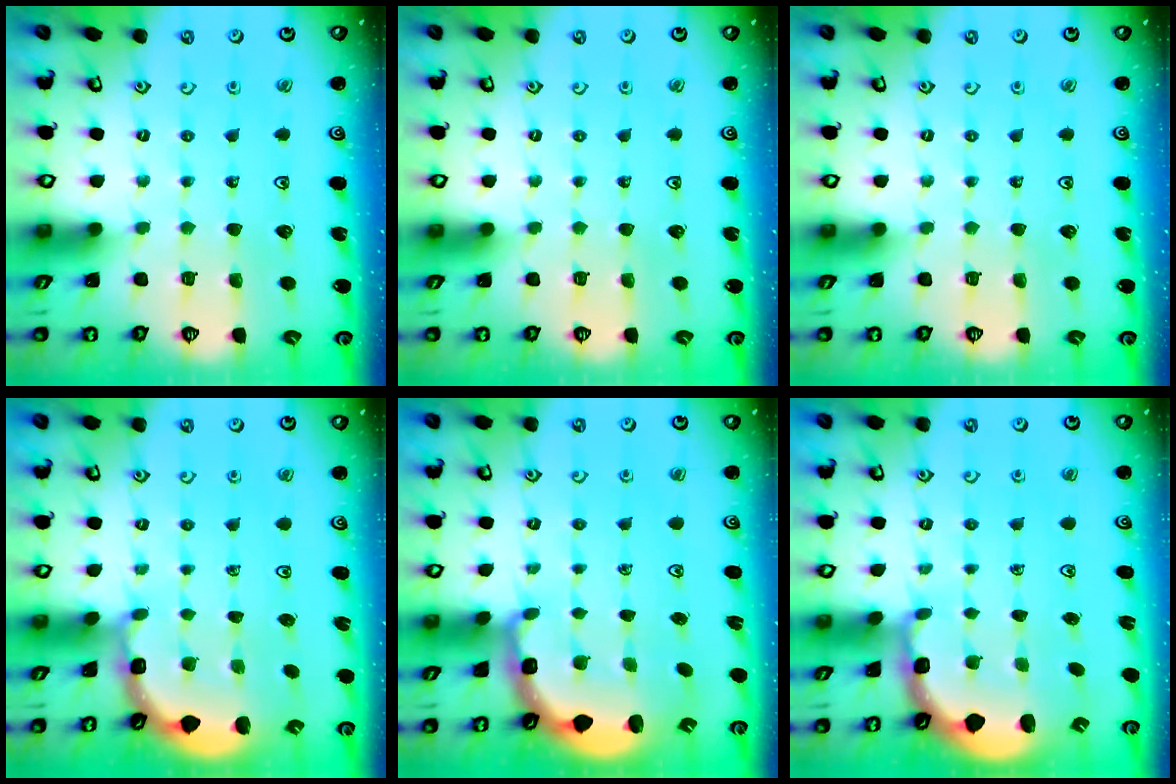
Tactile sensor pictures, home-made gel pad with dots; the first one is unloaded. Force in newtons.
{"total": 0.0}
{"total": 0.0}
{"total": 1.9, "press": 1.9, "slide": 0.3}
{"total": 3.8, "press": 3.2, "slide": 2.1}
{"total": 2.2, "press": 1.9, "slide": 1.1}